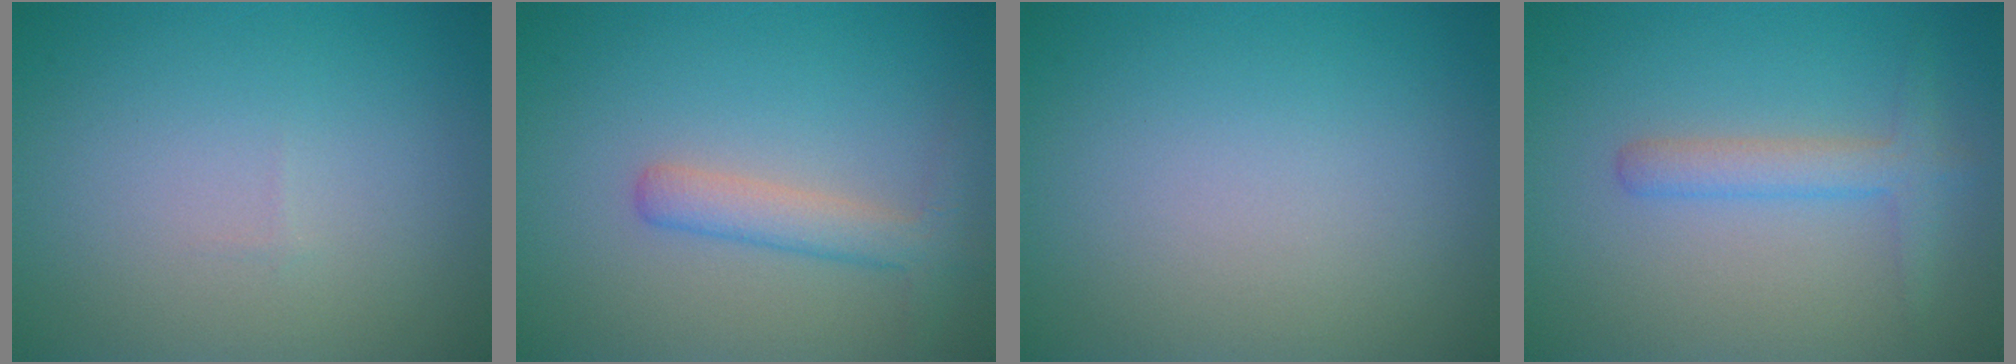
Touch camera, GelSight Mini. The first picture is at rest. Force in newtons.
{"total": 2.3, "press": 2.3, "slide": 0.1}
{"total": 0.0}
{"total": 2.5, "press": 2.5, "slide": 0.1}